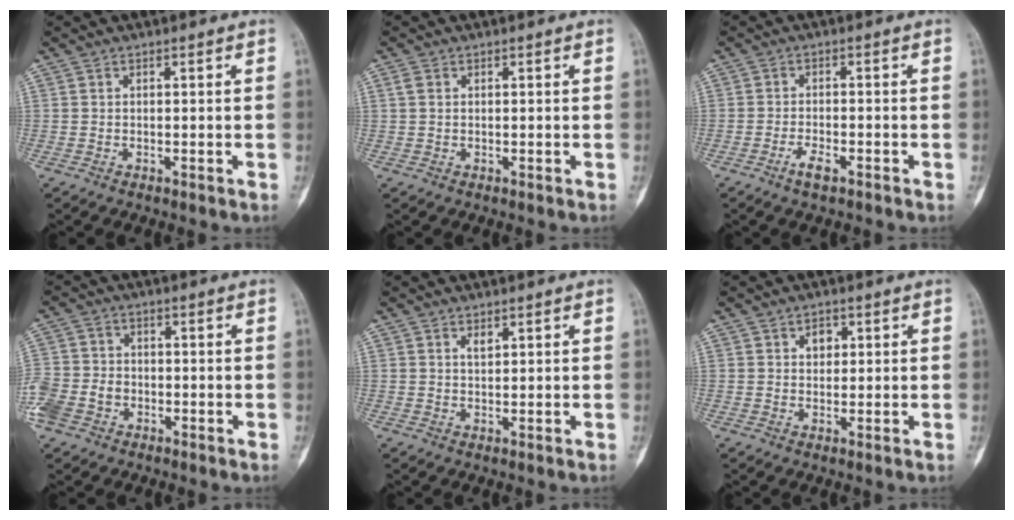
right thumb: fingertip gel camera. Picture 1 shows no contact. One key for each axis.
{"total": 1.5, "fx": 0.3, "fy": 1.2, "fz": 0.9, "tx": -0.019, "ty": 0.003, "tz": 0.006}
{"total": 3.2, "fx": -2.1, "fy": 1.3, "fz": 2.1, "tx": -0.038, "ty": 0.010, "tz": -0.040}
{"total": 9.1, "fx": -3.5, "fy": 7.3, "fz": 4.2, "tx": -0.088, "ty": 0.022, "tz": -0.065}
{"total": 1.5, "fx": 0.8, "fy": 0.9, "fz": 0.9, "tx": -0.004, "ty": -0.005, "tz": 0.015}
{"total": 2.8, "fx": 0.9, "fy": 2.2, "fz": 1.4, "tx": -0.001, "ty": -0.001, "tz": 0.012}